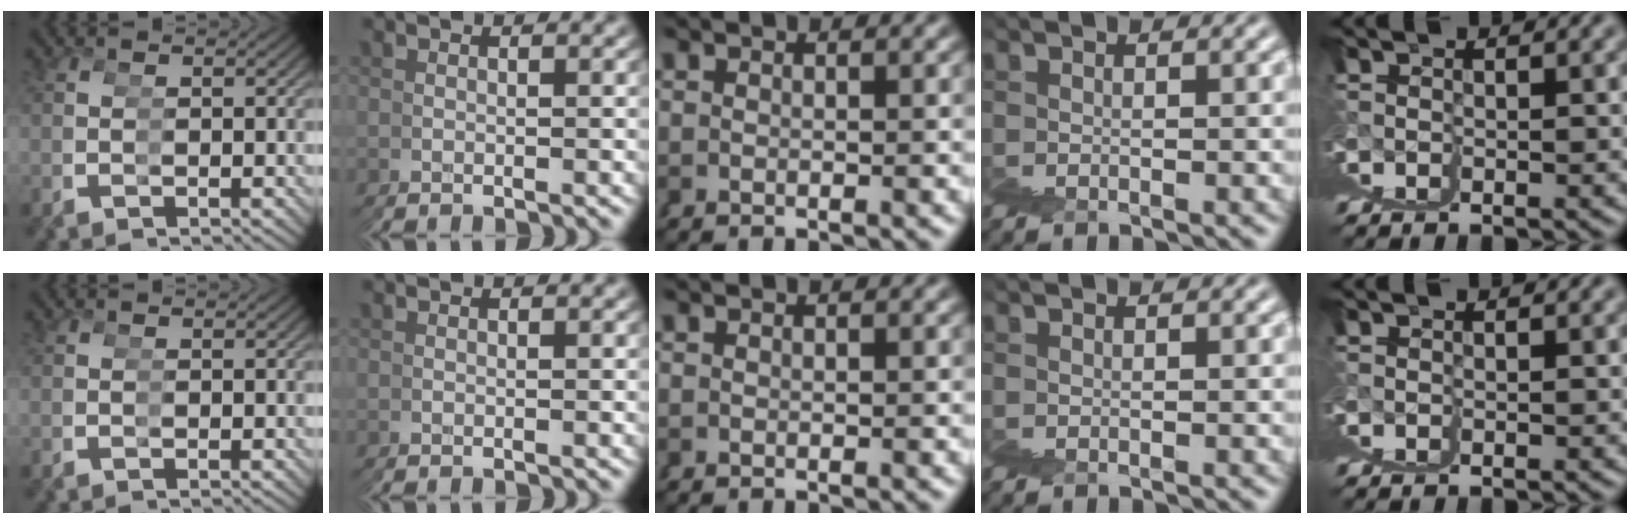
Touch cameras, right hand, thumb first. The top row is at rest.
{}